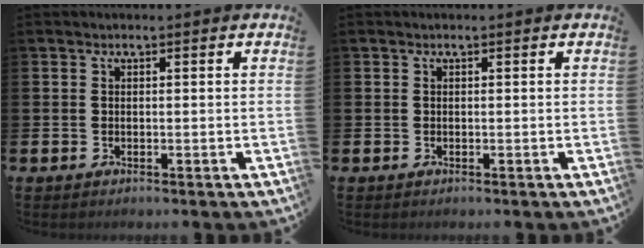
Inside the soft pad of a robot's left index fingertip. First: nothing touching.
{"total": 0.0}